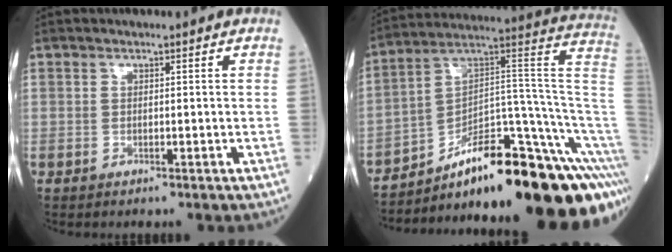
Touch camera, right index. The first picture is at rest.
{"total": 24.6, "force": [-14.5, 2.7, 19.8], "torque": [-0.166, 0.061, -0.212]}